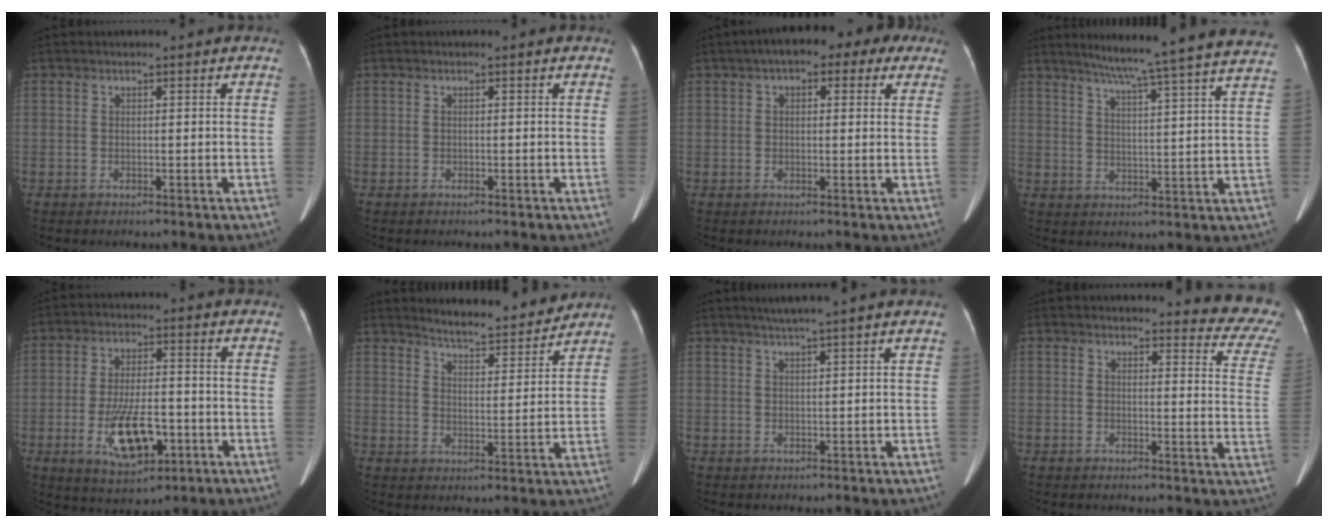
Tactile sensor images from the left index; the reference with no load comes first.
{"total": 0.0}
{"total": 9.0, "force": [5.3, 4.0, 6.2], "torque": [-0.076, 0.044, 0.067]}
{"total": 23.0, "force": [20.3, -1.7, 10.7], "torque": [-0.164, -0.040, 0.252]}
{"total": 10.5, "force": [-3.6, 4.2, 8.9], "torque": [-0.171, -0.006, -0.055]}
{"total": 8.9, "force": [8.6, 0.7, 2.0], "torque": [-0.039, -0.004, 0.127]}
{"total": 3.8, "force": [2.9, -1.1, 2.1], "torque": [-0.032, 0.008, 0.052]}
{"total": 11.2, "force": [11.0, 1.3, 2.1], "torque": [0.007, -0.092, 0.083]}